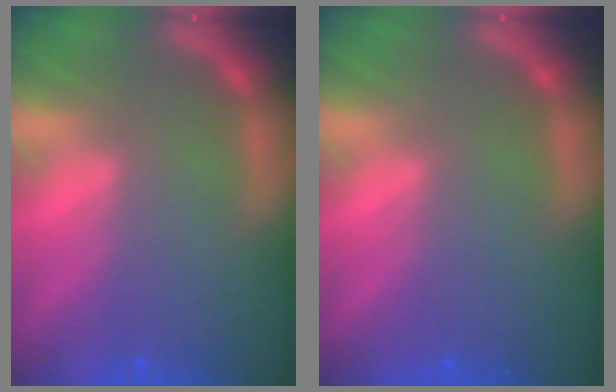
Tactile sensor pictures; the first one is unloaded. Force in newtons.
{"total": 0.0}